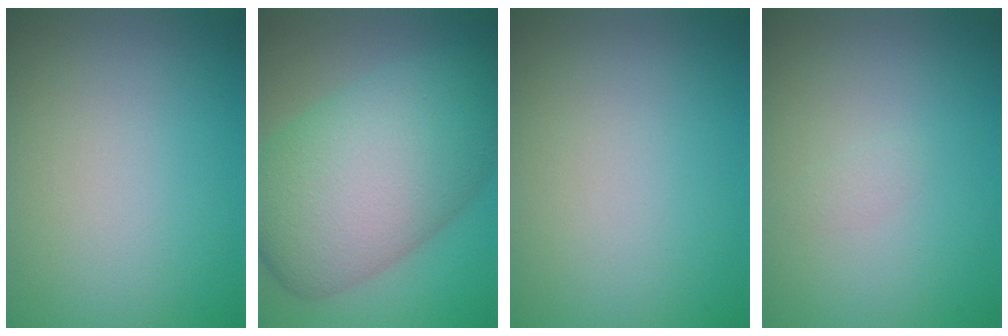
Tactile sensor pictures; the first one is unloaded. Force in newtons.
{"total": 11.8, "press": 11.8, "slide": 0.2}
{"total": 0.0}
{"total": 0.6, "press": 0.6, "slide": 0.1}